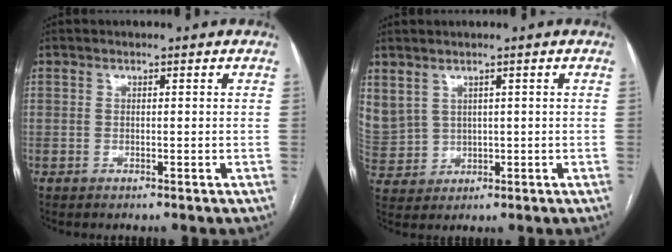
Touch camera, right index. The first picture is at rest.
{"total": 11.9, "force": [3.3, 10.3, 4.9], "torque": [-0.180, 0.031, 0.092]}